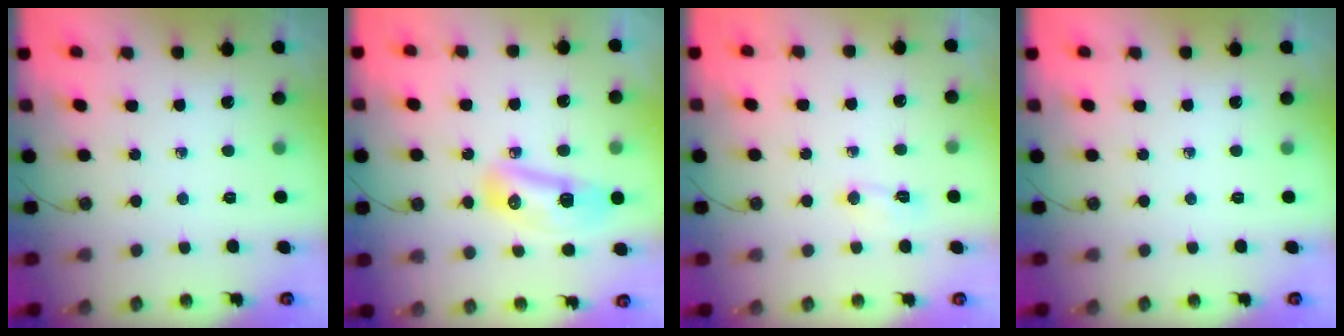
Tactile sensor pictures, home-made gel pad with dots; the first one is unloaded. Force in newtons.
{"total": 11.4, "press": 10.8, "slide": 3.8}
{"total": 3.5, "press": 3.5, "slide": 0.5}
{"total": 0.0}